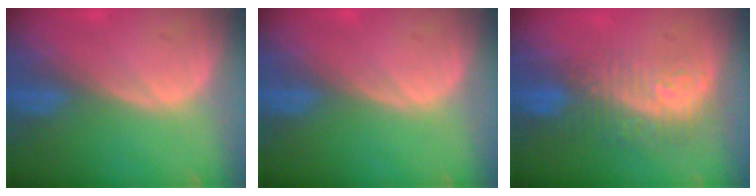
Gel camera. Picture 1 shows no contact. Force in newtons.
{"total": 0.0}
{"total": 9.7, "press": 8.0, "slide": 5.4}